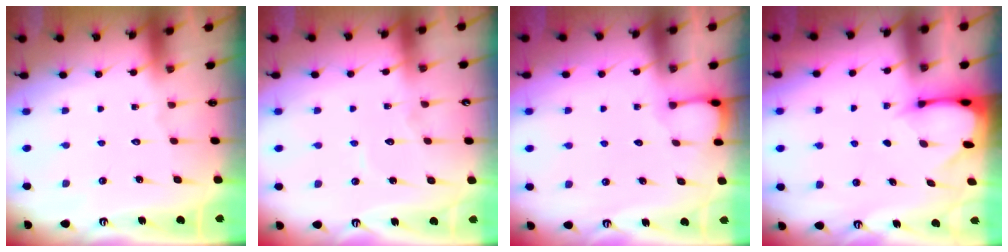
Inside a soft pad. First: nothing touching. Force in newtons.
{"total": 5.6, "press": 5.6, "slide": 0.4}
{"total": 2.1, "press": 2.1, "slide": 0.2}
{"total": 2.6, "press": 2.5, "slide": 0.3}